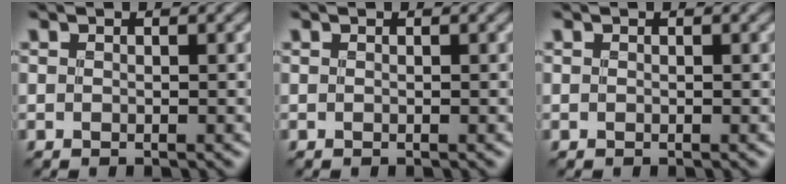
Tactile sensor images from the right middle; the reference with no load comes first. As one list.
[{"total": 0.0}, {"total": 0.0}]